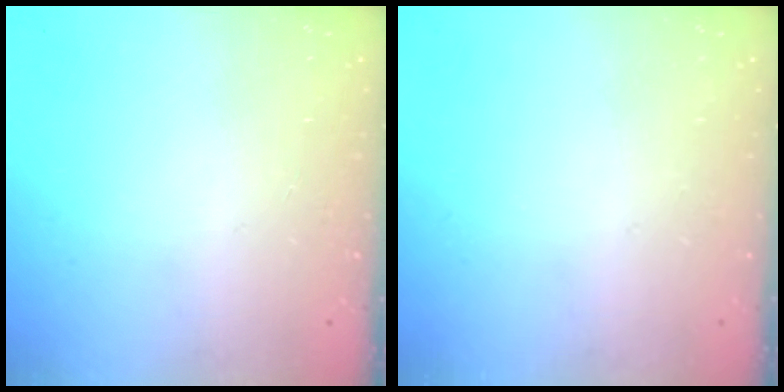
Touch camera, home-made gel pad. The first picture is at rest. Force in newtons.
{"total": 0.0}